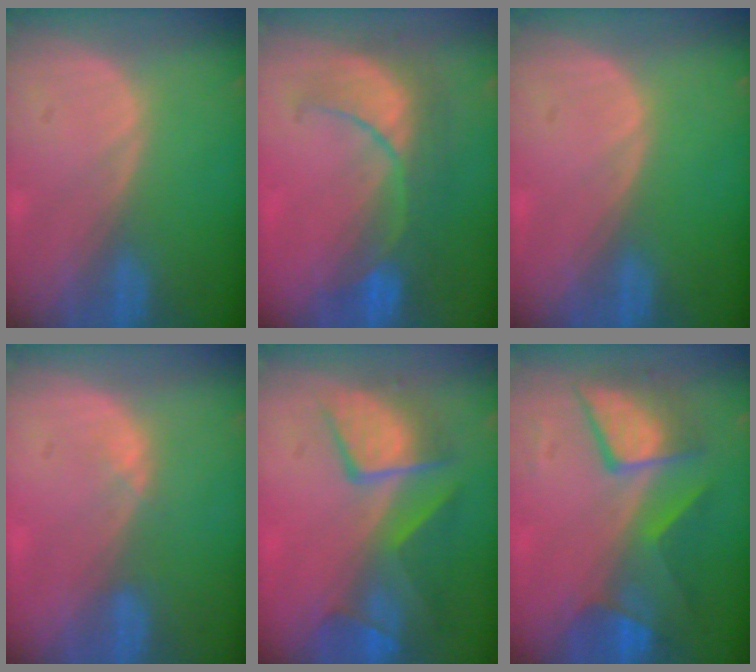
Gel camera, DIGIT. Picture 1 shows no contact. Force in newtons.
{"total": 8.2, "press": 8.1, "slide": 0.8}
{"total": 0.0}
{"total": 1.3, "press": 1.1, "slide": 0.8}
{"total": 9.7, "press": 8.6, "slide": 4.6}
{"total": 8.3, "press": 8.3, "slide": 0.4}